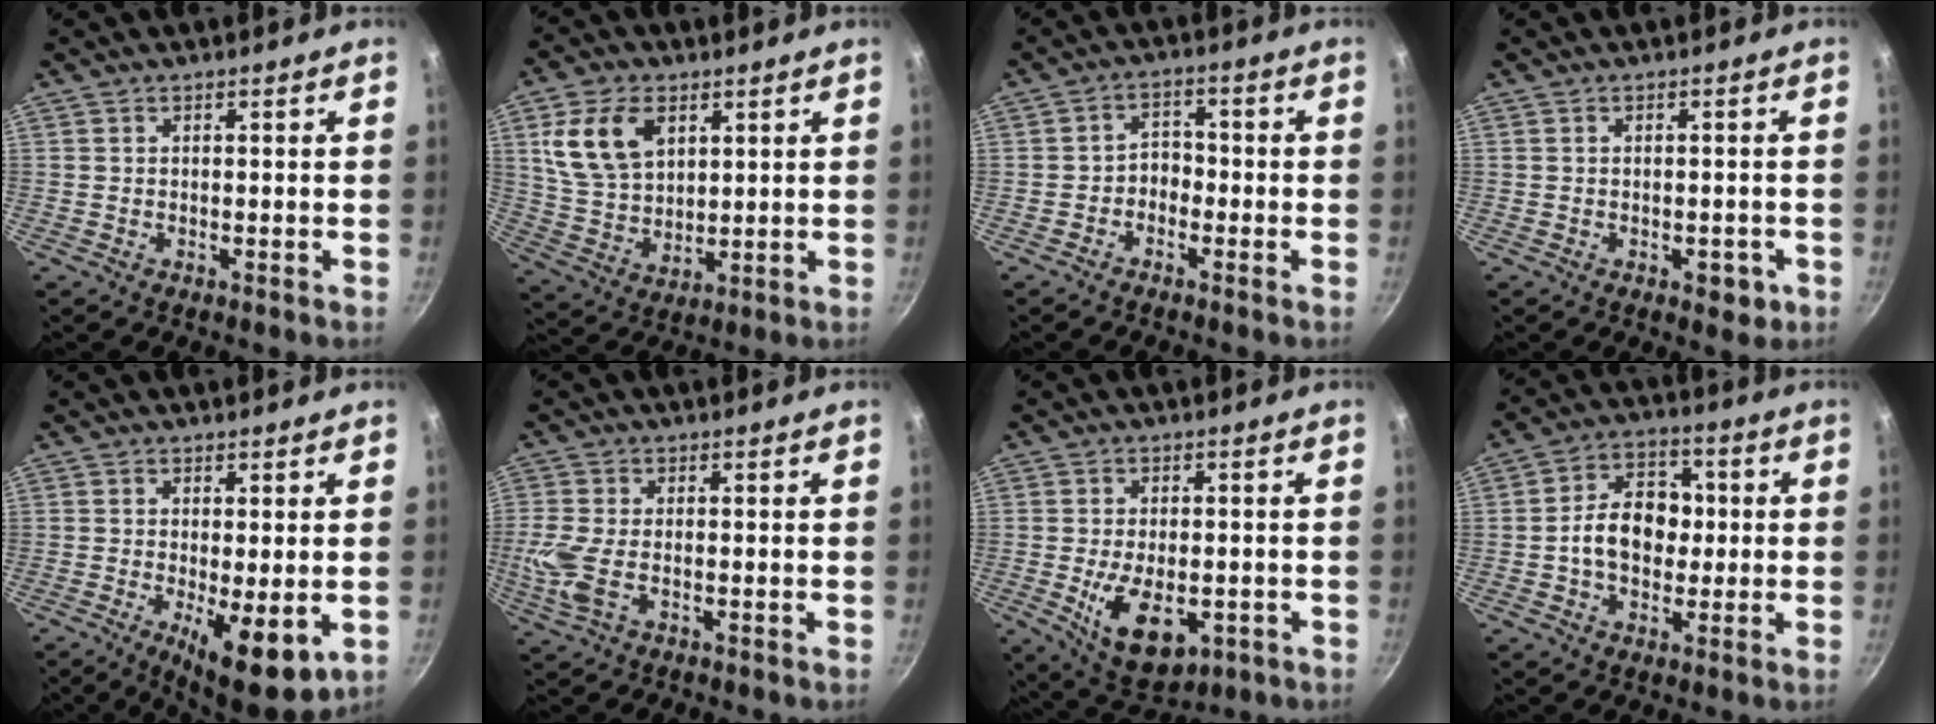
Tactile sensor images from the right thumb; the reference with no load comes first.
{"total": 13.2, "force": [5.1, 8.5, 8.8], "torque": [-0.149, -0.017, 0.108]}
{"total": 3.6, "force": [-1.6, 2.7, 1.7], "torque": [-0.004, 0.024, -0.037]}
{"total": 3.2, "force": [-1.4, 1.8, 2.3], "torque": [-0.014, 0.006, -0.013]}
{"total": 11.0, "force": [-3.0, 3.8, 9.9], "torque": [-0.145, -0.023, -0.033]}
{"total": 6.9, "force": [-1.5, 3.9, 5.5], "torque": [-0.149, -0.001, -0.030]}
{"total": 11.5, "force": [-3.2, 6.5, 9.0], "torque": [-0.133, -0.001, -0.034]}
{"total": 11.3, "force": [-0.3, 8.2, 7.8], "torque": [-0.102, 0.024, -0.013]}